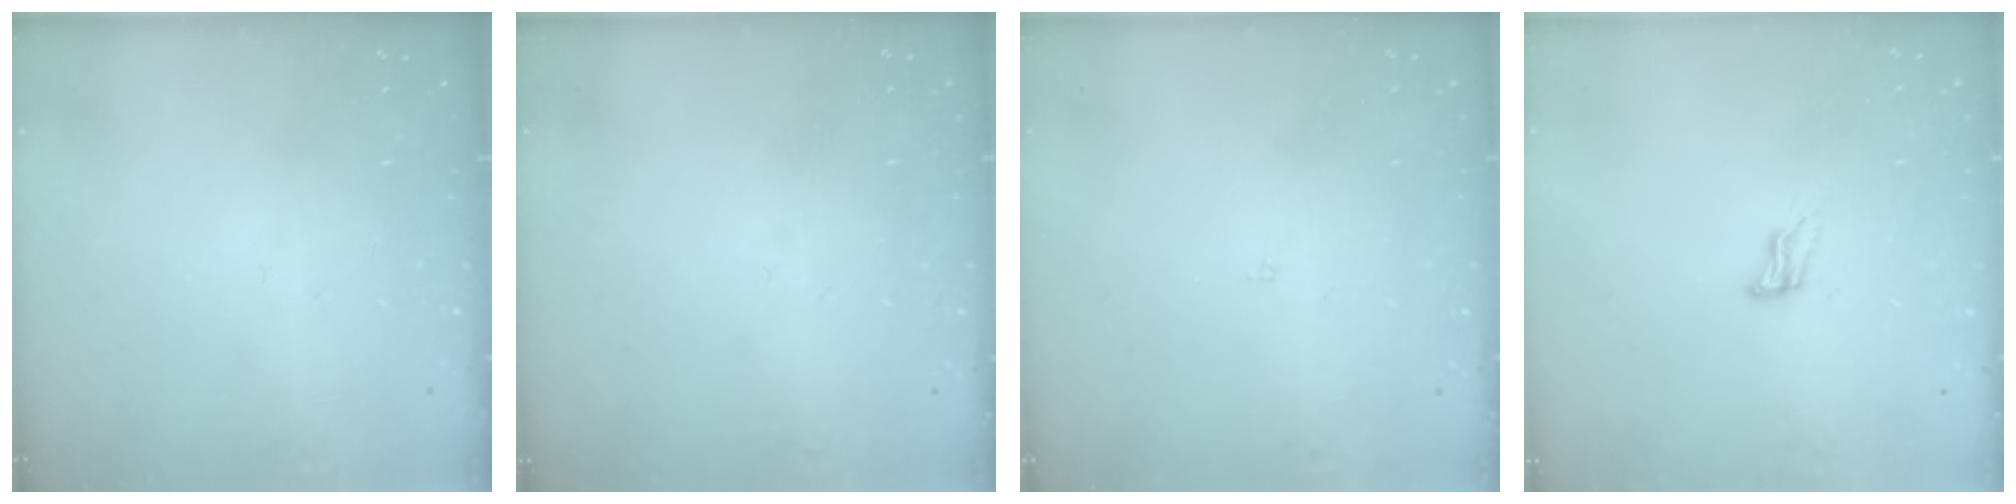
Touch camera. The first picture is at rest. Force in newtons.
{"total": 1.6, "press": 1.5, "slide": 0.1}
{"total": 2.2, "press": 2.2, "slide": 0.2}
{"total": 5.5, "press": 5.4, "slide": 0.5}